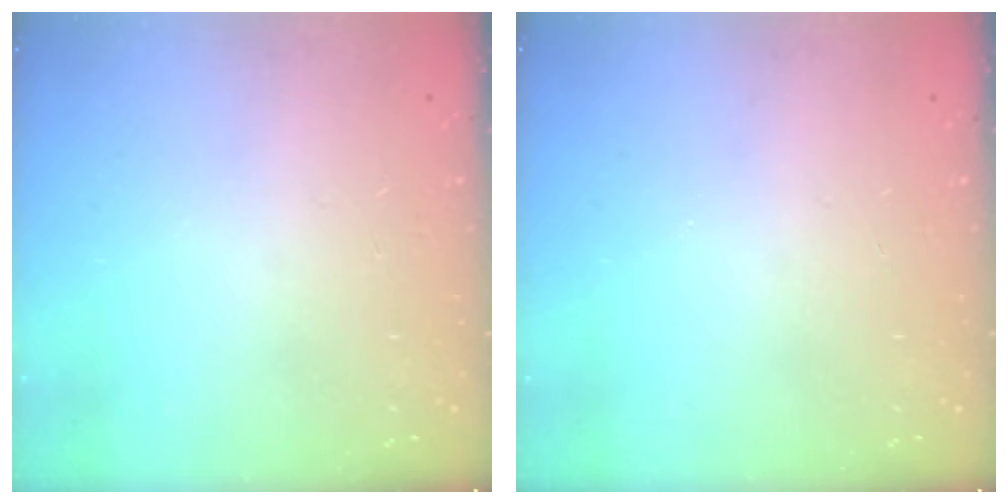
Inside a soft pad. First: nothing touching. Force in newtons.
{"total": 0.0}